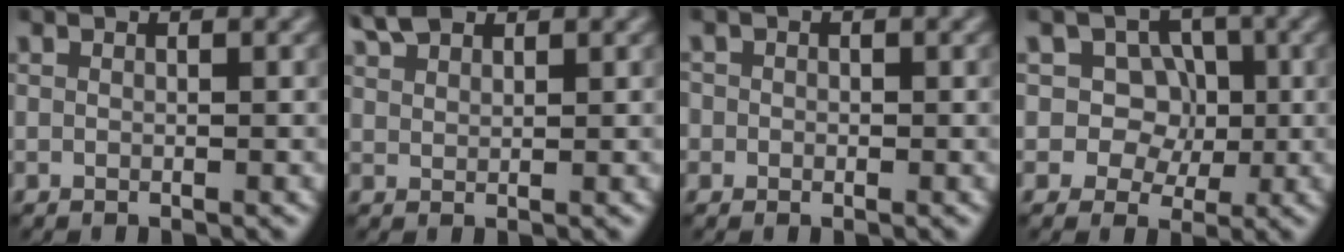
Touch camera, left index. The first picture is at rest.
{"total": 2.5, "force": [2.1, 1.0, 1.0], "torque": [-0.020, 0.011, 0.044]}
{"total": 1.2, "force": [0.0, 1.2, 0.3], "torque": [0.004, 0.002, -0.010]}
{"total": 5.3, "force": [0.6, 4.6, 2.5], "torque": [-0.008, 0.018, -0.019]}